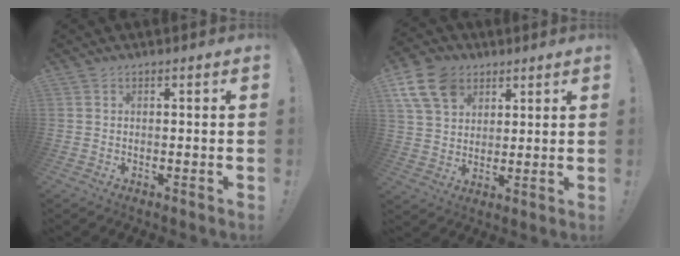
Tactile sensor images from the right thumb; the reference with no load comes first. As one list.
[{"total": 13.0, "force": [6.5, 9.3, 6.4], "torque": [-0.113, -0.029, 0.127]}]